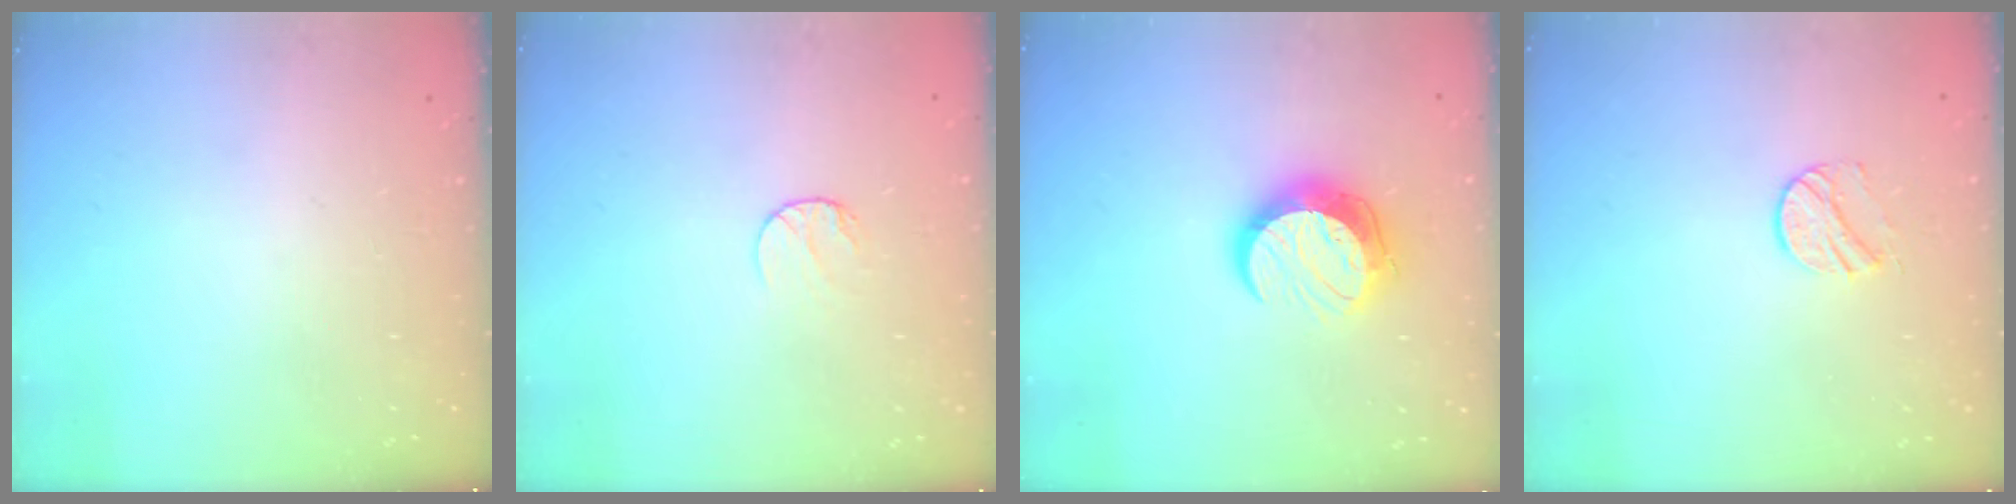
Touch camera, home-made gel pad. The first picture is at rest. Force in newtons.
{"total": 5.9, "press": 5.8, "slide": 0.6}
{"total": 11.1, "press": 11.0, "slide": 0.7}
{"total": 9.0, "press": 9.0, "slide": 0.5}